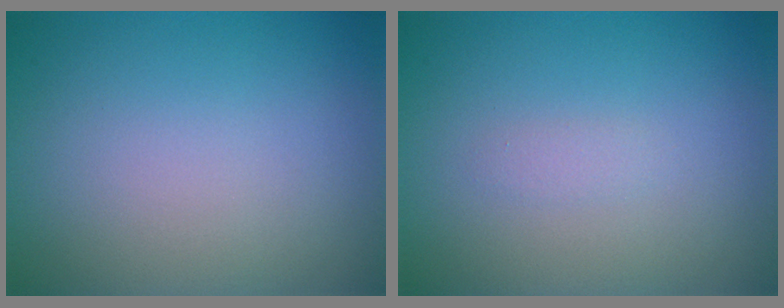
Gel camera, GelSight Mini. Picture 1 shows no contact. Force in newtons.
{"total": 0.6, "press": 0.6, "slide": 0.0}